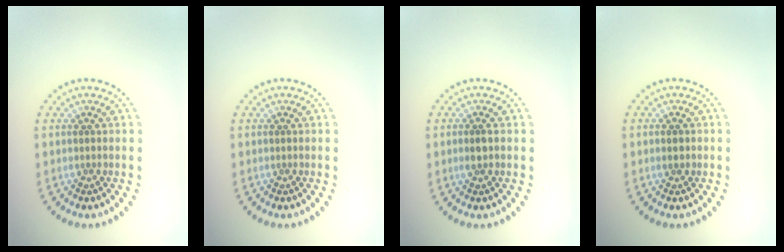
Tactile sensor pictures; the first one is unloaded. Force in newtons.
{"total": 0.0}
{"total": 1.3, "press": 1.2, "slide": 0.6}
{"total": 1.2, "press": 1.1, "slide": 0.1}